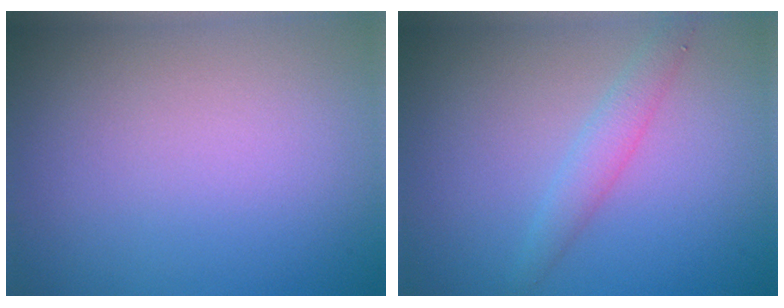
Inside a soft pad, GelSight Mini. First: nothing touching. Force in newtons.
{"total": 2.5, "press": 2.5, "slide": 0.1}